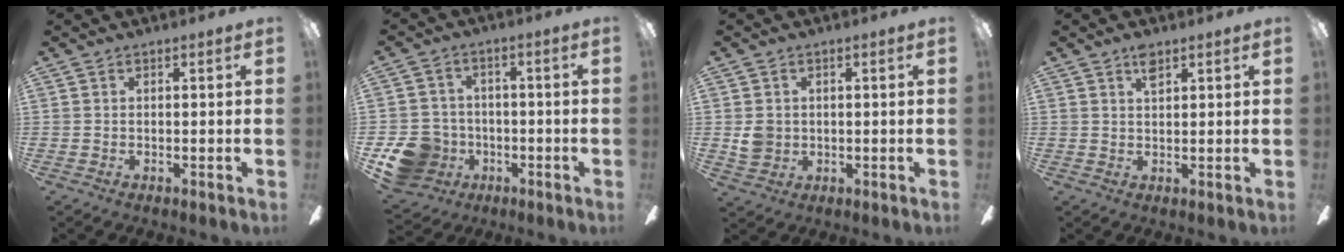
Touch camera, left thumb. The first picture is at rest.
{"total": 10.7, "force": [-4.5, 9.1, 3.5], "torque": [-0.084, 0.032, -0.074]}
{"total": 4.1, "force": [0.4, 3.8, 1.7], "torque": [-0.017, 0.003, 0.008]}
{"total": 3.0, "force": [2.0, 1.3, 1.9], "torque": [-0.035, -0.001, 0.035]}